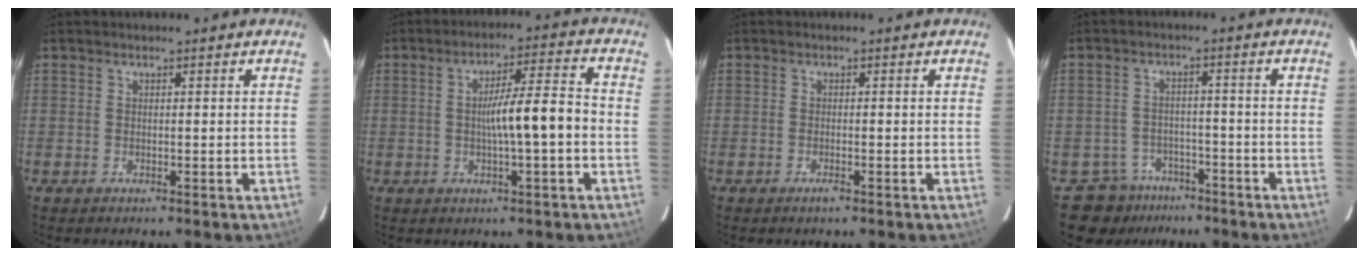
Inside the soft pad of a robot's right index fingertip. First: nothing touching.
{"total": 8.3, "force": [-1.1, 0.4, 8.2], "torque": [-0.136, 0.016, -0.019]}
{"total": 0.9, "force": [-0.7, 0.1, 0.7], "torque": [-0.016, -0.003, -0.010]}
{"total": 8.0, "force": [-5.7, 5.6, -0.3], "torque": [0.003, 0.024, -0.079]}